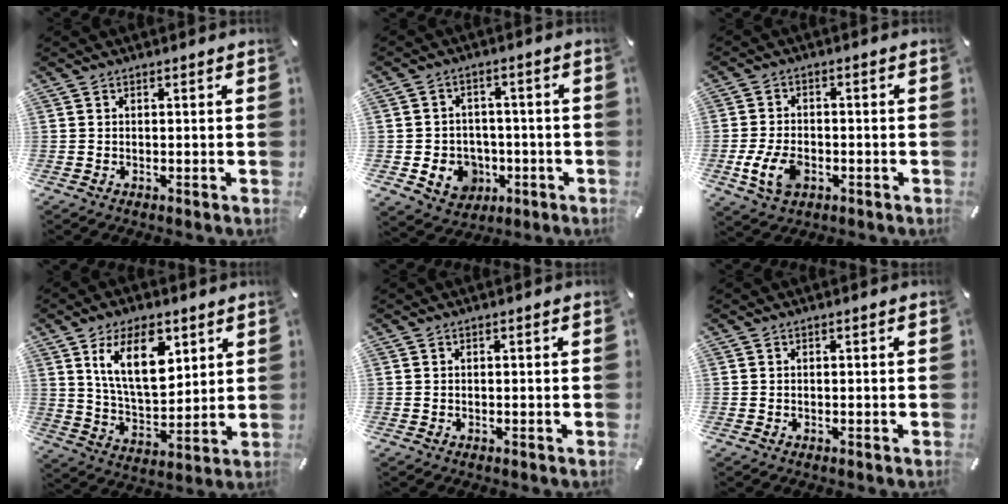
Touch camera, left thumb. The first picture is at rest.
{"total": 8.3, "force": [-1.7, 7.7, 2.5], "torque": [-0.041, 0.006, -0.026]}
{"total": 8.1, "force": [-2.7, 5.3, 5.5], "torque": [-0.124, 0.007, -0.049]}
{"total": 15.1, "force": [7.3, 8.0, 10.5], "torque": [-0.196, -0.016, 0.126]}
{"total": 0.0}
{"total": 0.0}